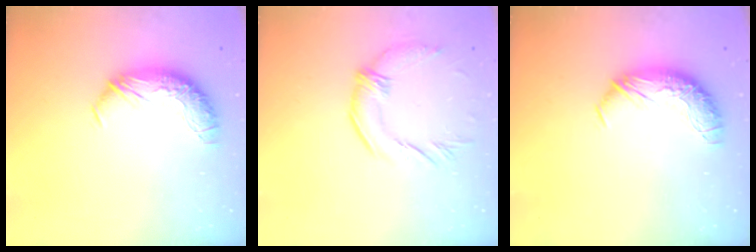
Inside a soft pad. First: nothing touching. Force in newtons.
{"total": 2.3, "press": 1.8, "slide": 1.4}
{"total": 0.0}